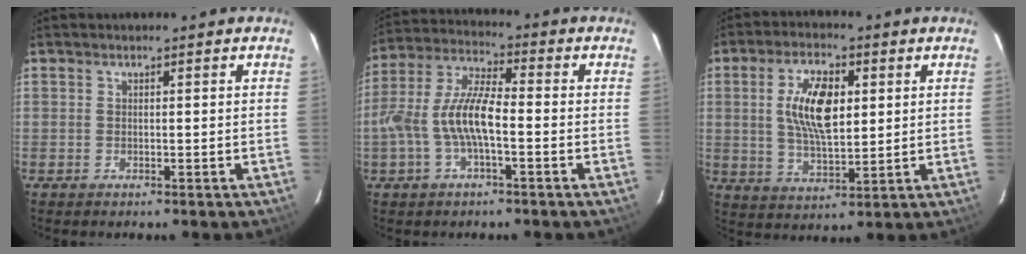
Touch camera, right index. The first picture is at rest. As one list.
[{"total": 10.5, "force": [-2.6, 3.2, 9.7], "torque": [-0.208, 0.010, -0.046]}, {"total": 10.9, "force": [2.3, 5.0, 9.4], "torque": [-0.178, 0.007, 0.044]}]